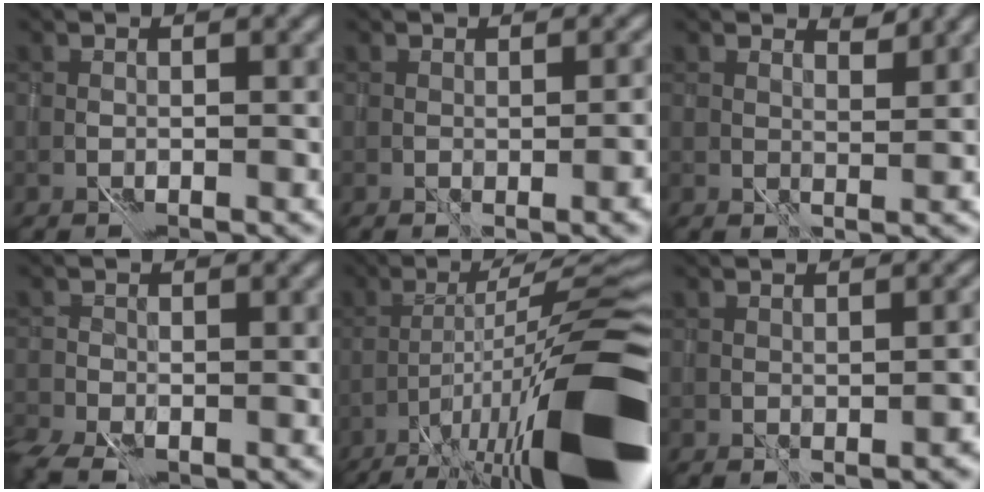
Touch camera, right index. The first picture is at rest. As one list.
[{"total": 2.9, "force": [0.0, 0.8, 2.8], "torque": [-0.025, 0.006, 0.014]}, {"total": 2.7, "force": [2.7, 0.1, 0.2], "torque": [-0.004, 0.001, 0.045]}, {"total": 5.3, "force": [-4.1, 2.3, 2.4], "torque": [-0.043, -0.024, -0.062]}, {"total": 15.9, "force": [-5.7, 3.1, 14.6], "torque": [-0.211, 0.029, -0.086]}, {"total": 1.1, "force": [0.0, 0.4, 1.0], "torque": [-0.009, 0.007, 0.011]}]